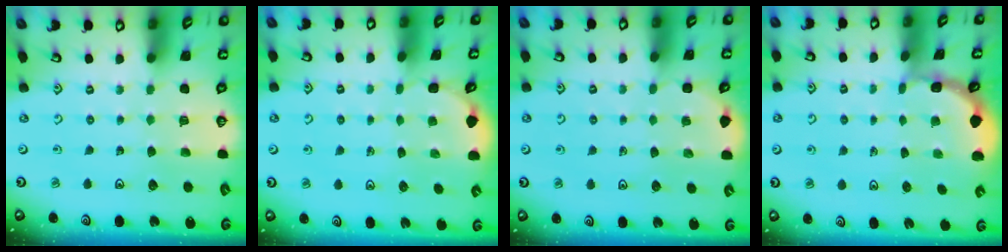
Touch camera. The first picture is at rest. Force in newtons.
{"total": 0.9, "press": 0.9, "slide": 0.1}
{"total": 2.3, "press": 2.3, "slide": 0.2}
{"total": 1.6, "press": 1.5, "slide": 0.1}